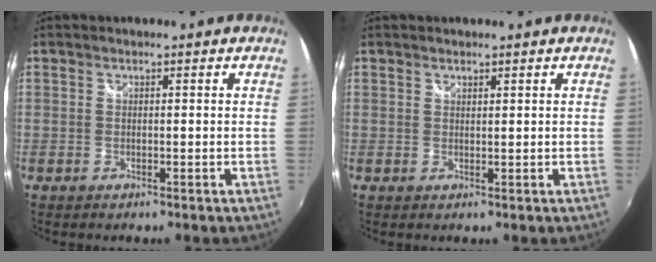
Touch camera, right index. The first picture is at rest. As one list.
[{"total": 0.7, "force": [0.7, 0.1, 0.1], "torque": [-0.002, -0.001, 0.012]}]